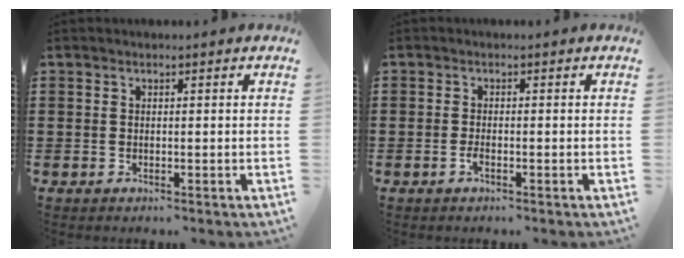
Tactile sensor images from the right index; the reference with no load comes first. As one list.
[{"total": 1.3, "force": [-0.6, 0.3, 1.1], "torque": [-0.029, -0.008, -0.012]}]